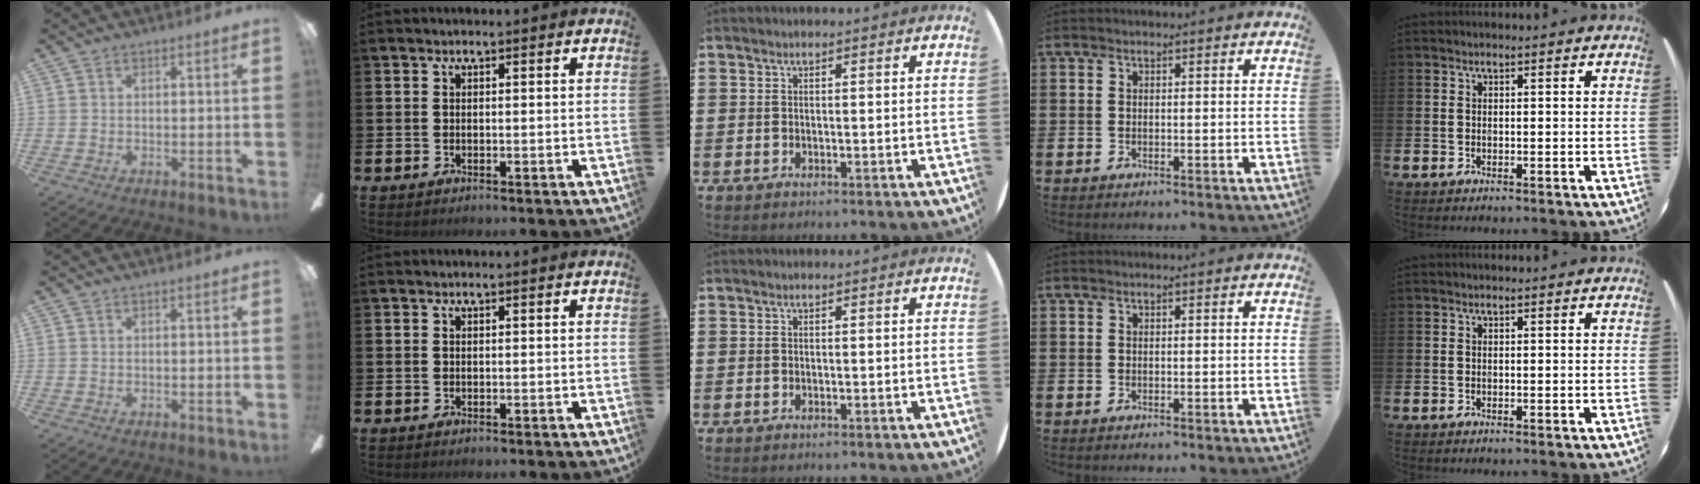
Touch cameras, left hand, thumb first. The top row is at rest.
{}